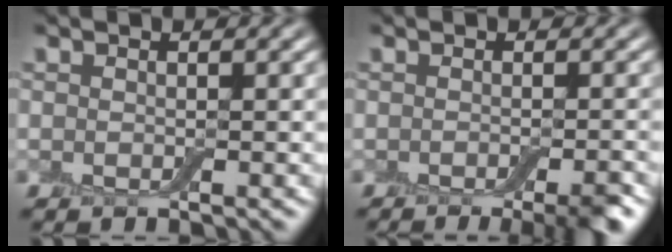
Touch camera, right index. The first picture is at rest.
{"total": 4.4, "force": [-2.6, 1.1, 3.4], "torque": [-0.029, -0.006, -0.032]}